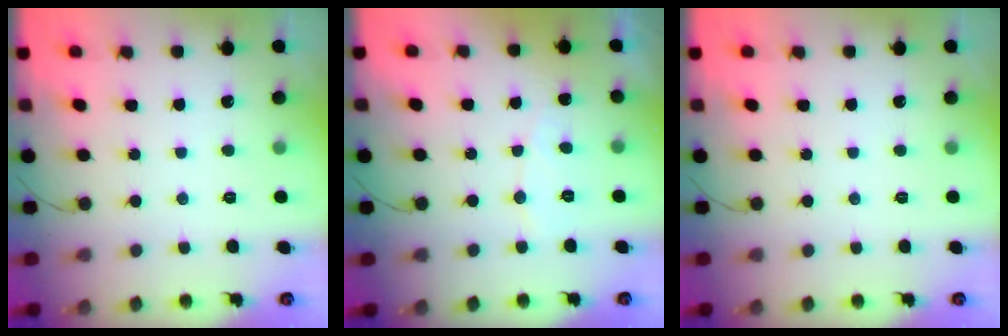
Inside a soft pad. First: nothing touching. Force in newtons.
{"total": 4.9, "press": 4.8, "slide": 0.5}
{"total": 0.0}